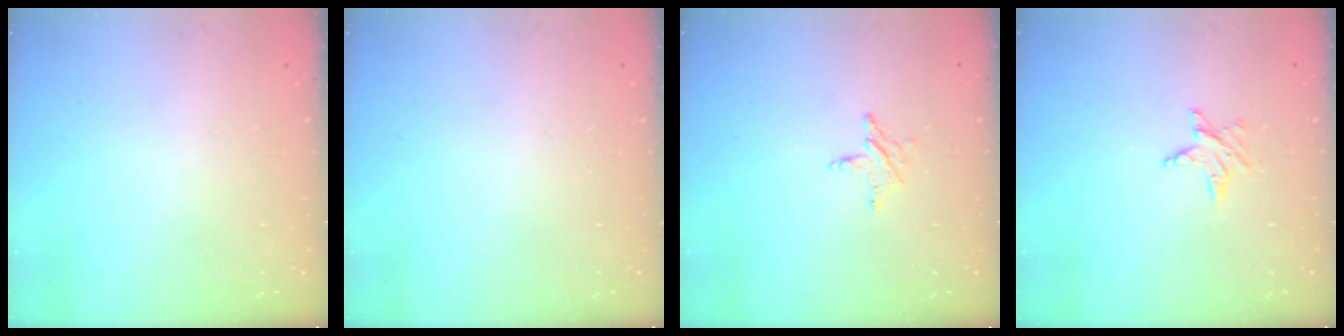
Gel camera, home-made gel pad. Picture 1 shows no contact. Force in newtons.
{"total": 0.0}
{"total": 3.6, "press": 3.6, "slide": 0.5}
{"total": 3.6, "press": 3.6, "slide": 0.5}